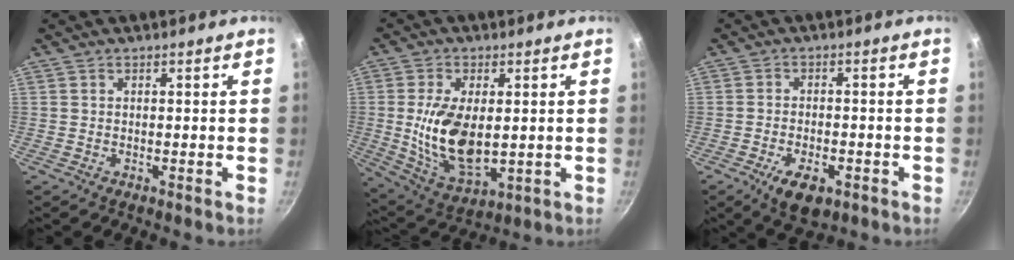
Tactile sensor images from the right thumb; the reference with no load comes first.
{"total": 14.1, "force": [0.5, 7.6, 11.8], "torque": [-0.213, -0.014, 0.022]}
{"total": 7.4, "force": [-3.4, 3.7, 5.4], "torque": [-0.082, 0.011, -0.052]}